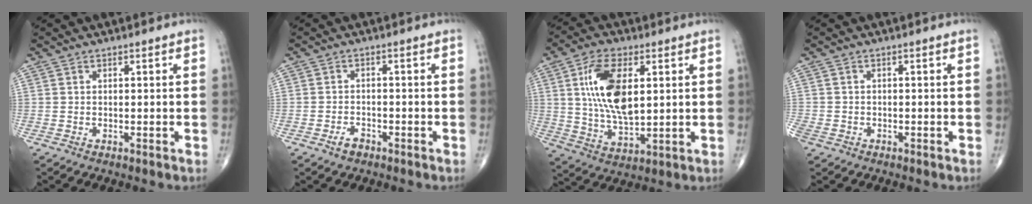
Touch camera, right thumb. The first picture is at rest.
{"total": 2.4, "force": [-1.6, 1.4, 1.1], "torque": [-0.020, 0.009, -0.027]}
{"total": 14.3, "force": [3.3, 7.0, 12.0], "torque": [-0.222, -0.015, 0.067]}
{"total": 2.4, "force": [-1.2, 1.9, 0.8], "torque": [-0.020, 0.003, -0.022]}